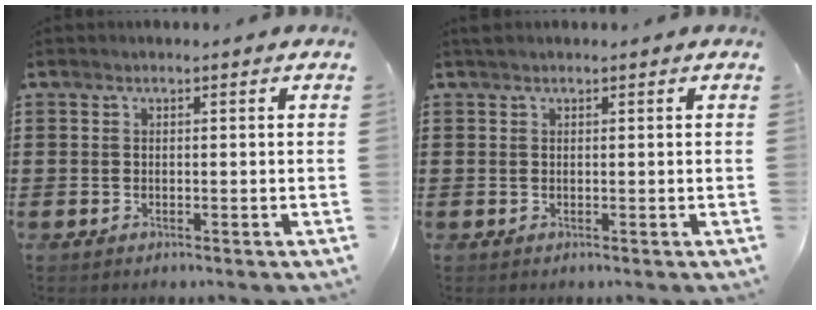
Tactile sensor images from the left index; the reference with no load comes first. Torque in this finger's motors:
{"motor_torque": [0.05, 0.07, -0.01, 0.03]}